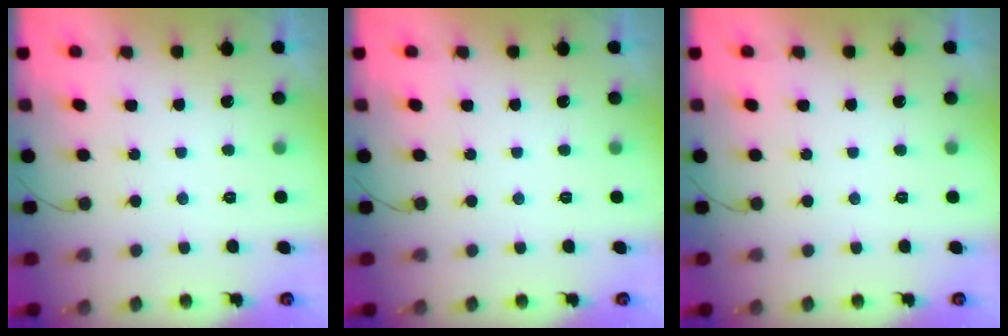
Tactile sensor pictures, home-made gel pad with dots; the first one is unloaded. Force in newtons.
{"total": 0.0}
{"total": 0.0}